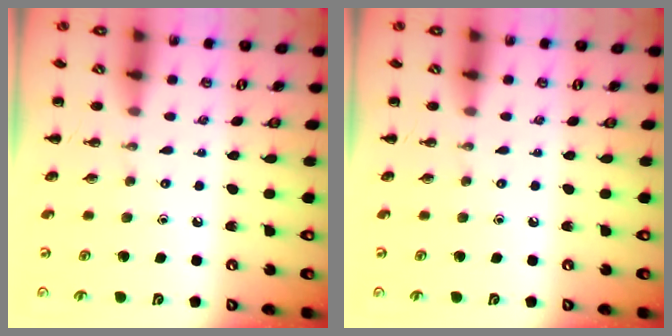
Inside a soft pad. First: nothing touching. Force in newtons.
{"total": 0.0}